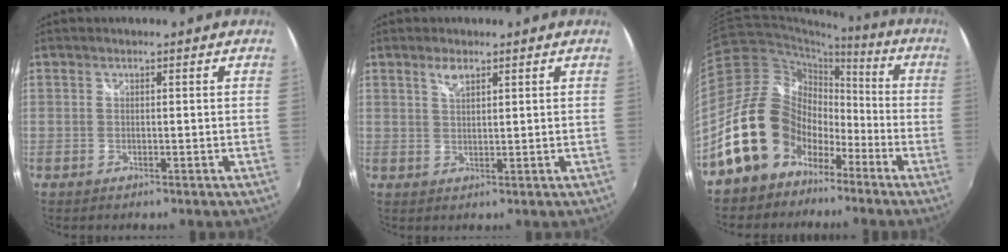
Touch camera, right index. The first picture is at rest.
{"total": 2.5, "force": [1.6, 0.9, 1.6], "torque": [-0.027, 0.002, 0.029]}
{"total": 18.1, "force": [-9.6, 13.3, 7.6], "torque": [-0.162, 0.033, -0.155]}